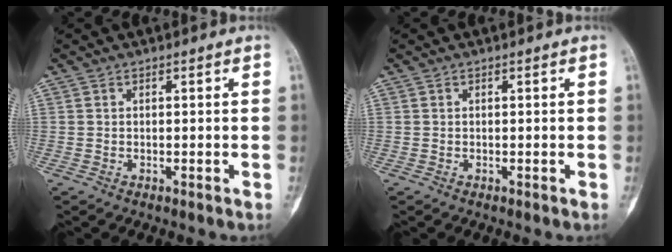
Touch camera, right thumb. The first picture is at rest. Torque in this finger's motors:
{"motor_torque": [-0.02, -0.02, 0.02, -0.02, 0.00]}